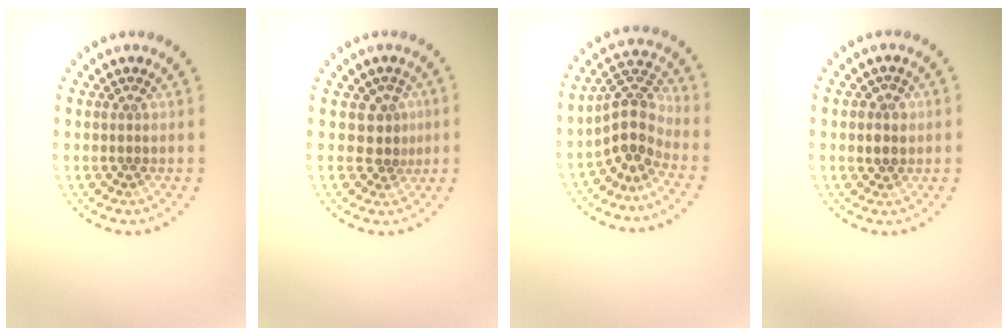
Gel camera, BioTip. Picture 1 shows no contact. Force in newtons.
{"total": 2.0, "press": 1.5, "slide": 1.3}
{"total": 3.8, "press": 3.1, "slide": 2.2}
{"total": 1.4, "press": 1.4, "slide": 0.4}